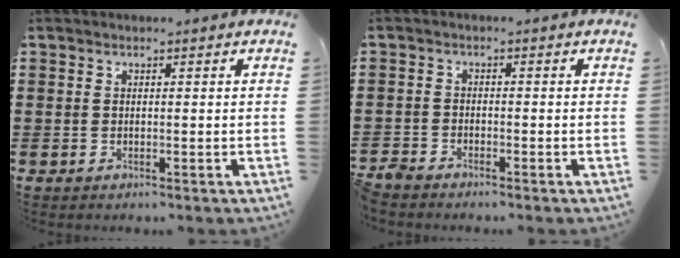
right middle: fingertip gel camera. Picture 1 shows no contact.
{"total": 2.2, "force": [-2.2, 0.3, 0.2], "torque": [-0.021, -0.003, -0.051]}